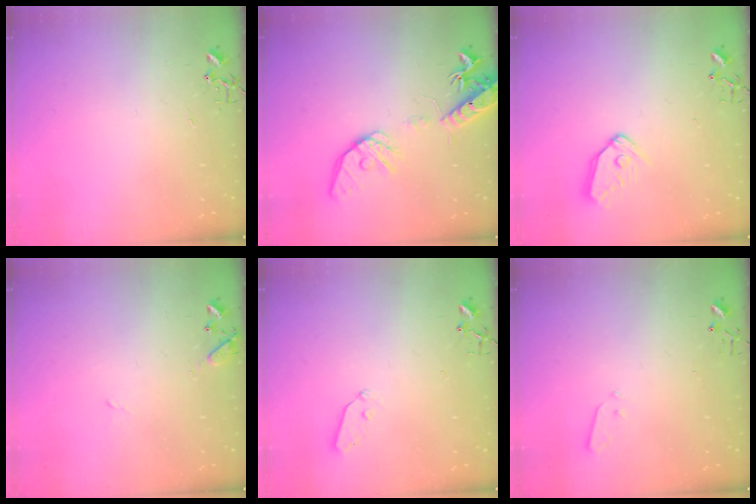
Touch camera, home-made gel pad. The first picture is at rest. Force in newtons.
{"total": 16.5, "press": 16.2, "slide": 2.8}
{"total": 10.0, "press": 9.9, "slide": 1.1}
{"total": 8.6, "press": 8.5, "slide": 1.1}
{"total": 3.2, "press": 3.2, "slide": 0.5}
{"total": 3.1, "press": 3.1, "slide": 0.7}